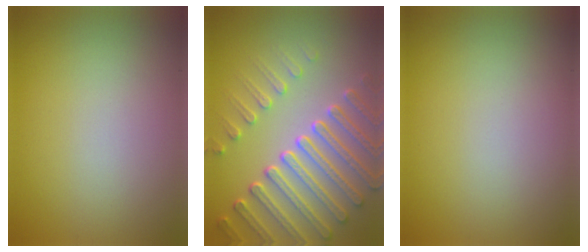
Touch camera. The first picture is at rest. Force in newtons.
{"total": 7.4, "press": 5.5, "slide": 4.9}
{"total": 0.0}